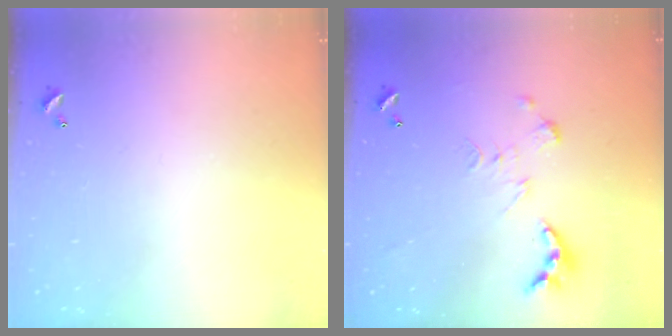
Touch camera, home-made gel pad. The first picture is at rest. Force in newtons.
{"total": 0.0}